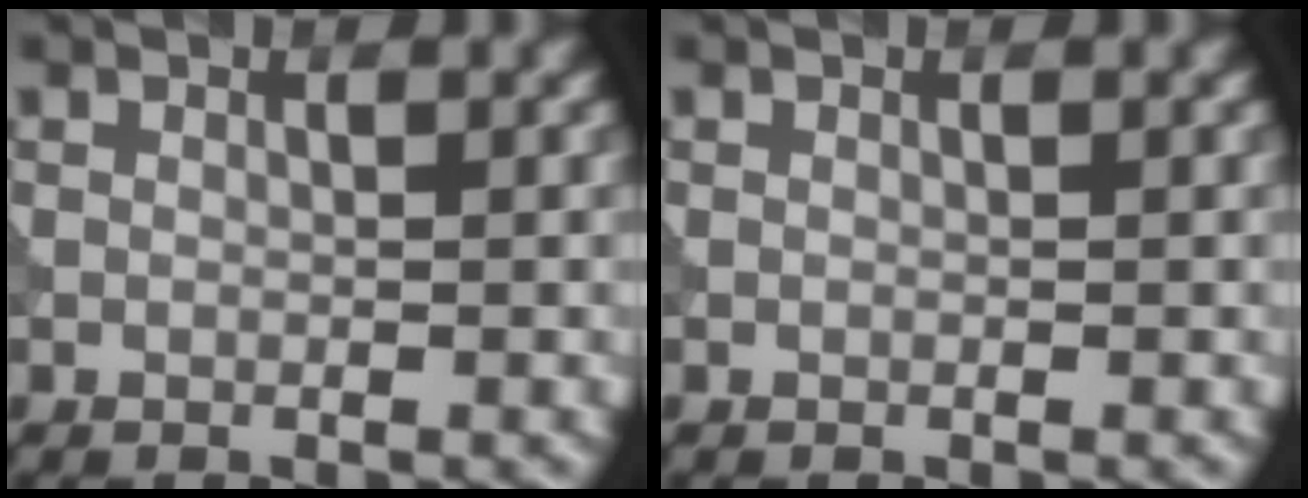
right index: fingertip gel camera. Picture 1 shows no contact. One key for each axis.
{"total": 0.0}